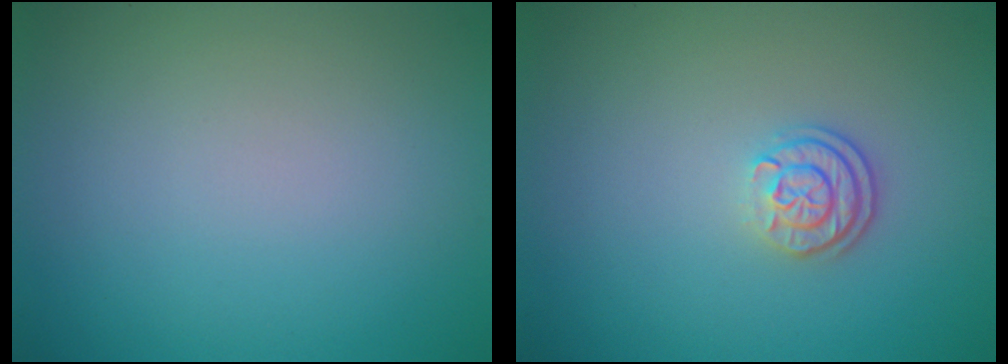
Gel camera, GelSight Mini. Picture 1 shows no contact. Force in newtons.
{"total": 2.5, "press": 2.0, "slide": 1.5}